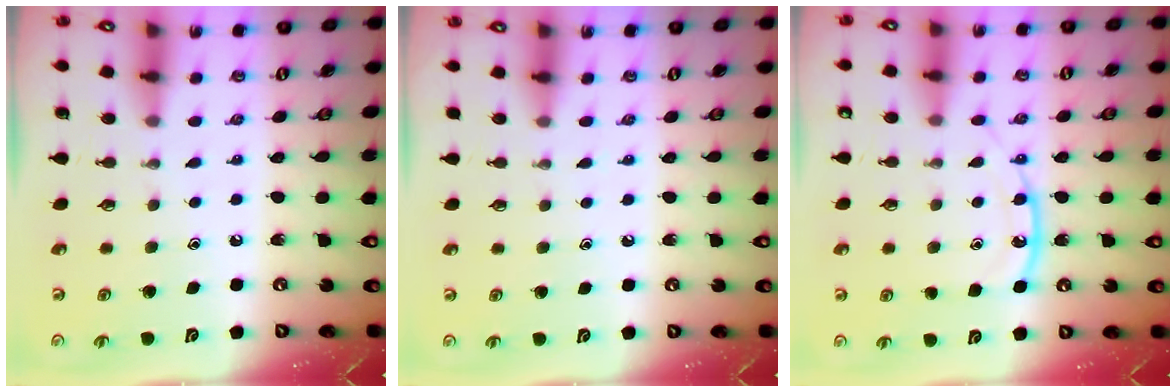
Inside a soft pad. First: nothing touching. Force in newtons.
{"total": 2.9, "press": 2.9, "slide": 0.5}
{"total": 11.7, "press": 11.7, "slide": 0.9}